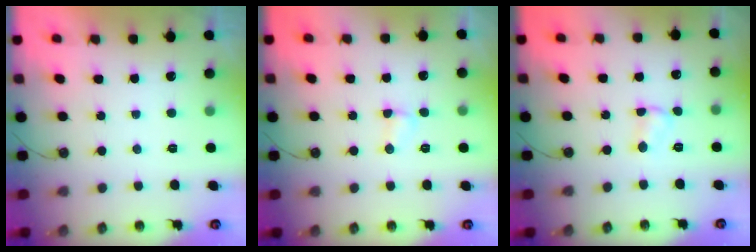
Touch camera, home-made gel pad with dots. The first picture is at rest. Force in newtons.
{"total": 2.7, "press": 2.7, "slide": 0.4}
{"total": 2.9, "press": 2.9, "slide": 0.5}